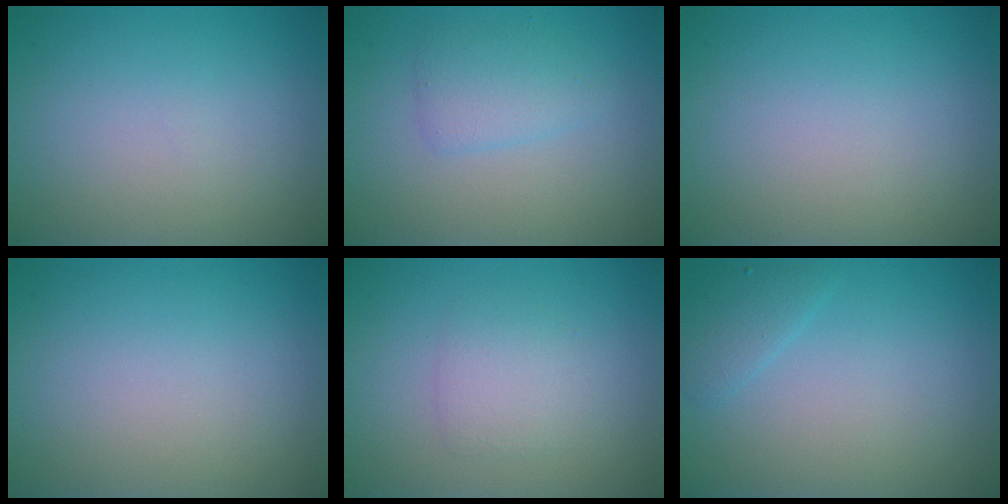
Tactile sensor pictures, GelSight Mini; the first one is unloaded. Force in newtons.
{"total": 2.2, "press": 2.2, "slide": 0.0}
{"total": 0.0}
{"total": 0.0}
{"total": 1.9, "press": 1.9, "slide": 0.1}
{"total": 1.4, "press": 1.4, "slide": 0.1}